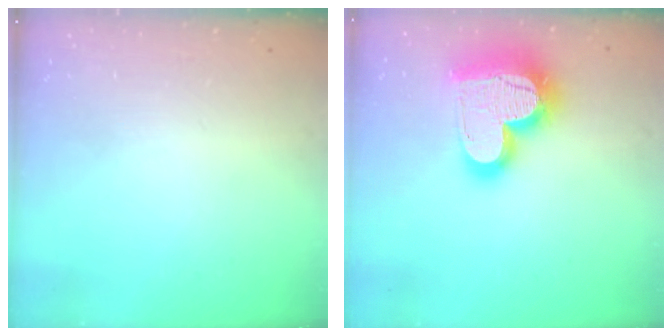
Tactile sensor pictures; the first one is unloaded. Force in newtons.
{"total": 23.6, "press": 23.5, "slide": 2.1}